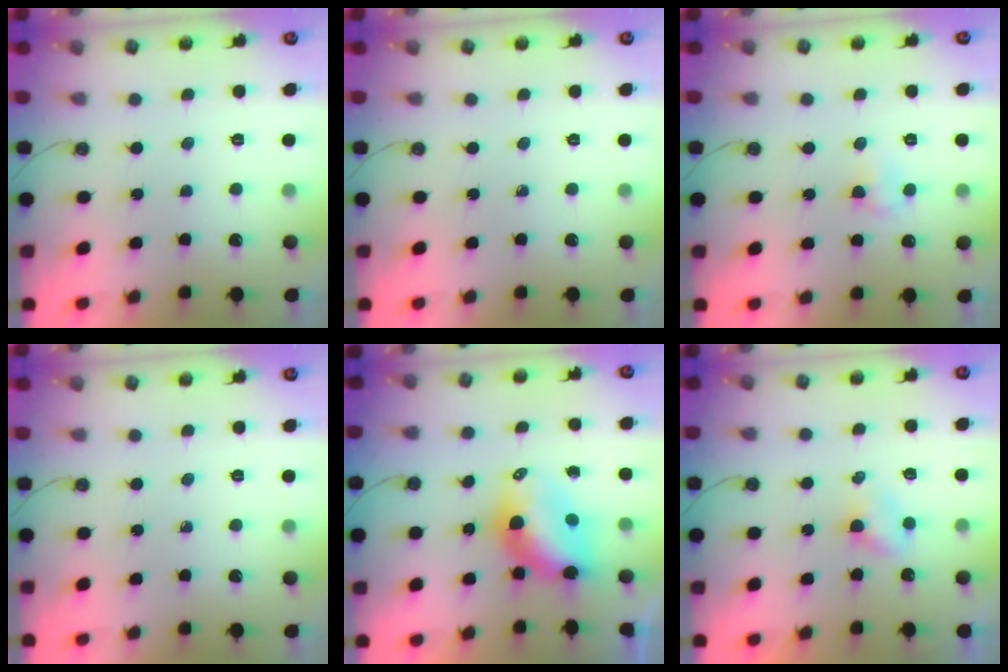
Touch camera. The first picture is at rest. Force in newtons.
{"total": 0.0}
{"total": 3.6, "press": 3.5, "slide": 0.6}
{"total": 0.0}
{"total": 7.0, "press": 7.0, "slide": 0.6}
{"total": 3.6, "press": 3.6, "slide": 0.5}